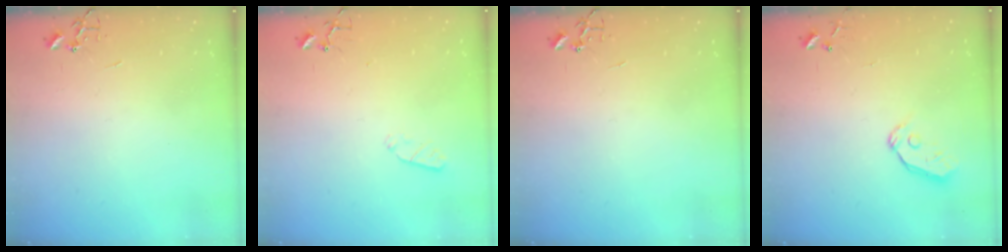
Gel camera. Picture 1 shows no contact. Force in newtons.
{"total": 3.6, "press": 3.6, "slide": 0.5}
{"total": 0.0}
{"total": 4.4, "press": 4.4, "slide": 0.5}